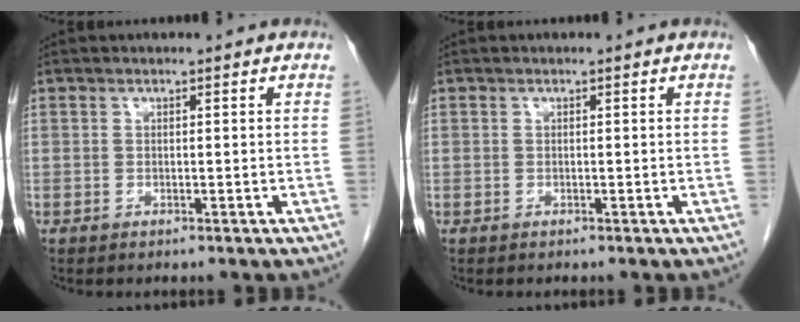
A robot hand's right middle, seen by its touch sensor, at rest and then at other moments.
{"total": 0.0}